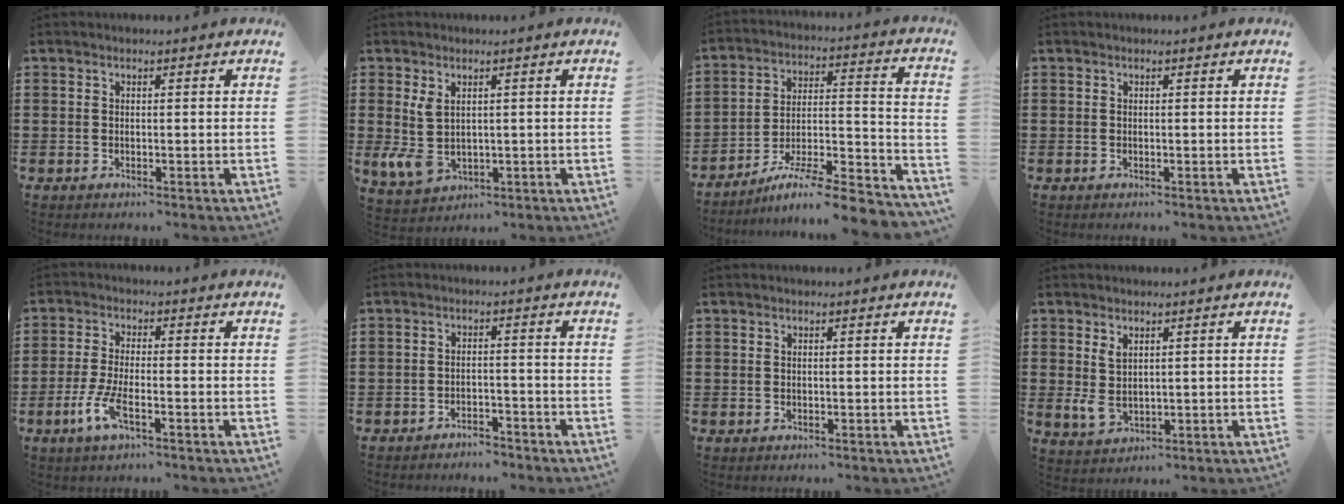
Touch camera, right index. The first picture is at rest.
{"total": 4.7, "force": [0.7, 3.0, 3.6], "torque": [-0.101, -0.007, 0.008]}
{"total": 9.0, "force": [-7.5, 0.2, 4.9], "torque": [-0.075, 0.000, -0.151]}
{"total": 0.0}
{"total": 5.3, "force": [-2.6, 1.3, 4.4], "torque": [-0.106, -0.014, -0.055]}
{"total": 2.6, "force": [-2.6, 0.2, 0.1], "torque": [-0.010, 0.001, -0.054]}
{"total": 0.0}
{"total": 3.0, "force": [0.7, 1.8, 2.3], "torque": [-0.048, 0.001, 0.015]}